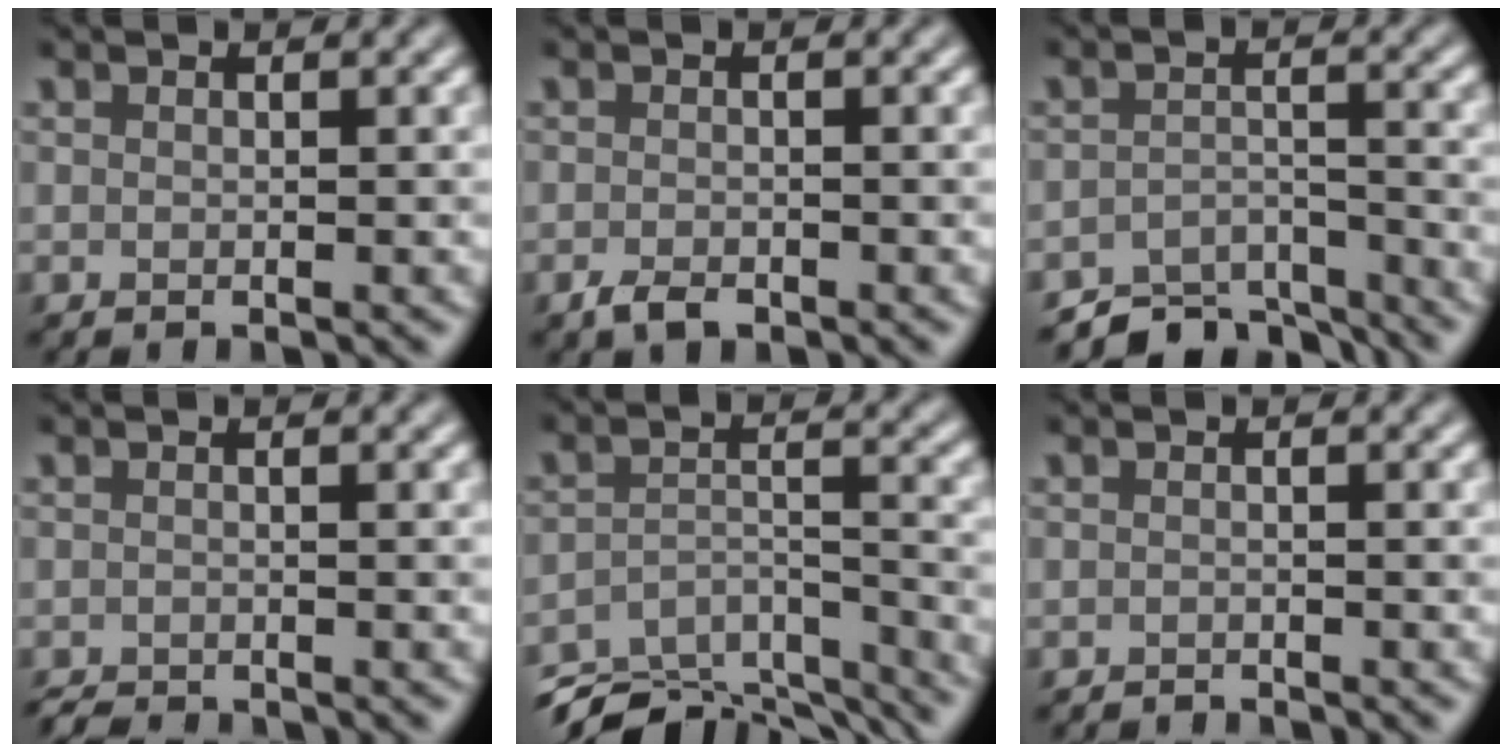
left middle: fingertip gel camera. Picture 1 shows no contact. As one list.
[{"total": 1.5, "force": [-1.0, 0.7, 0.8], "torque": [-0.019, -0.002, -0.020]}, {"total": 5.5, "force": [-5.0, 1.7, 1.6], "torque": [-0.021, -0.008, -0.082]}, {"total": 1.7, "force": [-1.7, 0.2, 0.3], "torque": [-0.001, -0.006, -0.029]}, {"total": 12.1, "force": [-11.0, 3.5, 3.6], "torque": [-0.054, -0.006, -0.149]}, {"total": 1.1, "force": [-1.0, 0.1, 0.1], "torque": [0.001, -0.004, -0.018]}]